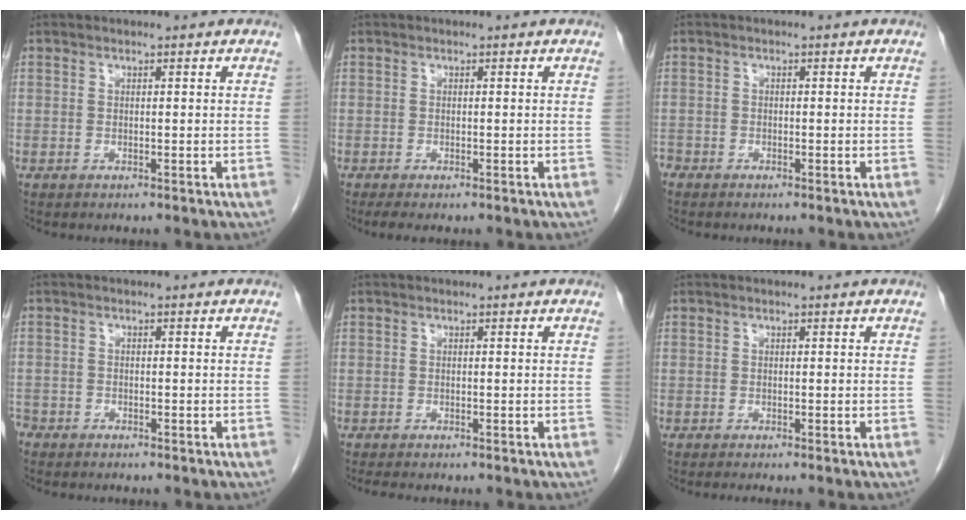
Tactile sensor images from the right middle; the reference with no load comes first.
{"total": 2.1, "force": [-1.6, 0.5, 1.3], "torque": [-0.022, -0.007, -0.022]}
{"total": 1.5, "force": [-1.3, 0.7, 0.2], "torque": [-0.010, -0.001, -0.024]}
{"total": 3.5, "force": [-3.0, 1.8, 0.7], "torque": [-0.018, 0.000, -0.051]}
{"total": 2.1, "force": [-1.8, 0.3, 1.0], "torque": [-0.018, -0.006, -0.024]}
{"total": 0.9, "force": [-0.8, -0.2, 0.5], "torque": [-0.005, 0.002, -0.010]}